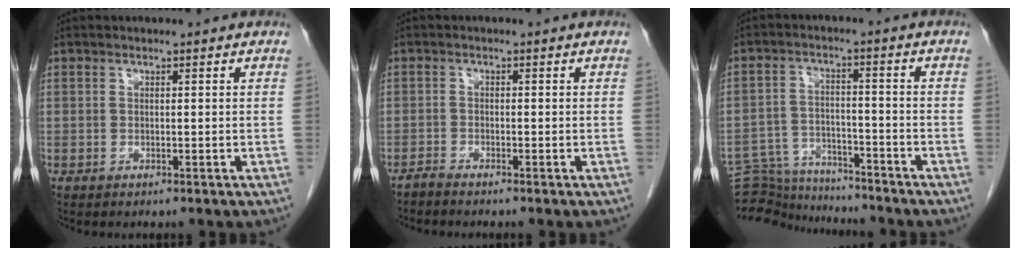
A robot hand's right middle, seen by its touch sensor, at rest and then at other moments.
{"total": 1.1, "force": [-1.1, -0.2, 0.1], "torque": [-0.004, -0.004, -0.023]}
{"total": 11.4, "force": [-11.2, 1.7, 1.2], "torque": [-0.024, 0.018, -0.180]}